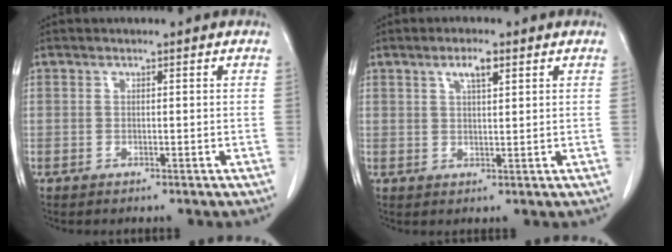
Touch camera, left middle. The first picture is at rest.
{"total": 3.2, "force": [1.8, 0.7, 2.6], "torque": [-0.049, 0.002, 0.032]}